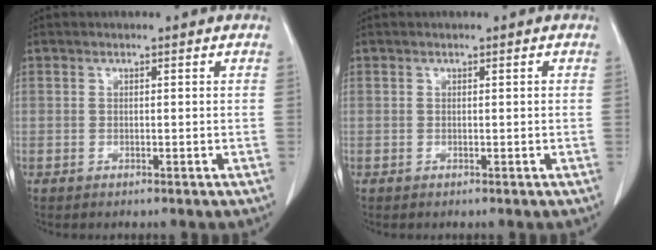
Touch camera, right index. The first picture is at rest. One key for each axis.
{"total": 0.0}